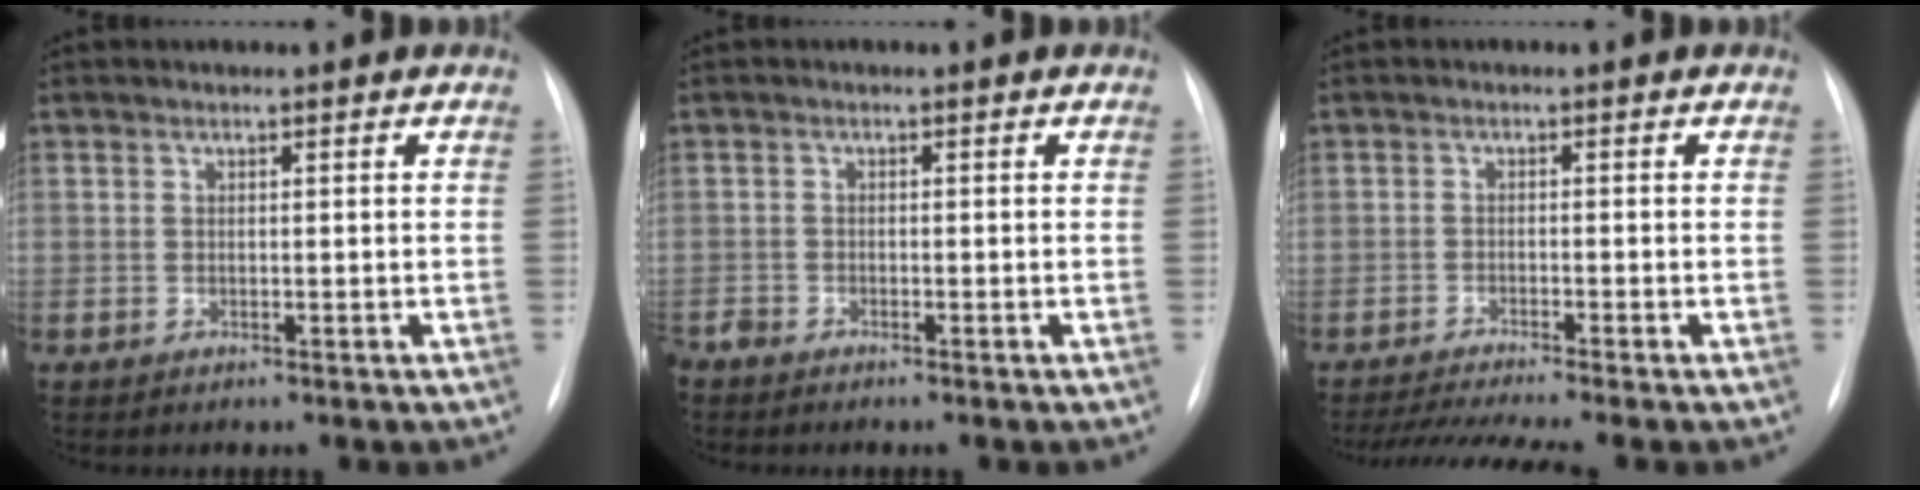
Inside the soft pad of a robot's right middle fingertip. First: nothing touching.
{"total": 1.3, "force": [-1.3, 0.3, 0.2], "torque": [-0.005, -0.003, -0.024]}
{"total": 7.7, "force": [-6.5, -1.3, 4.1], "torque": [-0.060, -0.017, -0.104]}